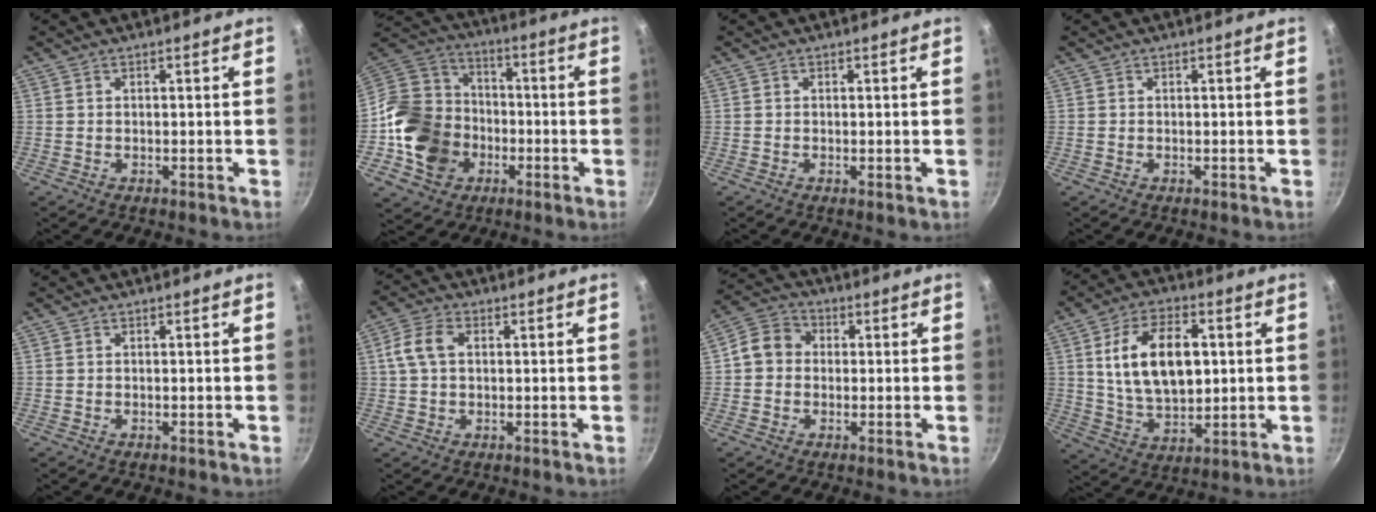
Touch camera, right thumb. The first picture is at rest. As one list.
[{"total": 19.0, "force": [-5.2, 15.4, 9.8], "torque": [-0.171, 0.045, -0.094]}, {"total": 0.6, "force": [-0.2, 0.1, 0.6], "torque": [-0.014, -0.004, -0.003]}, {"total": 0.0}, {"total": 0.0}, {"total": 5.9, "force": [1.2, 3.8, 4.3], "torque": [-0.089, 0.015, 0.020]}, {"total": 7.0, "force": [0.1, 6.1, 3.4], "torque": [-0.046, 0.023, -0.011]}, {"total": 16.1, "force": [3.1, 9.4, 12.7], "torque": [-0.197, -0.006, 0.059]}]